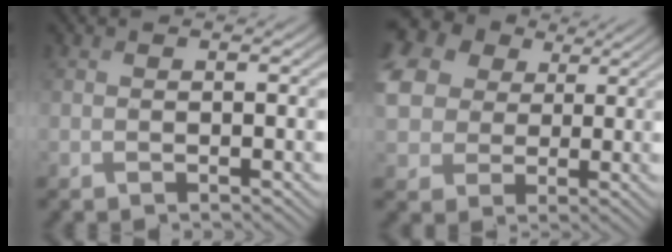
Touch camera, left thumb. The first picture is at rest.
{"total": 14.2, "force": [3.8, 11.5, 7.4], "torque": [-0.241, 0.017, 0.067]}